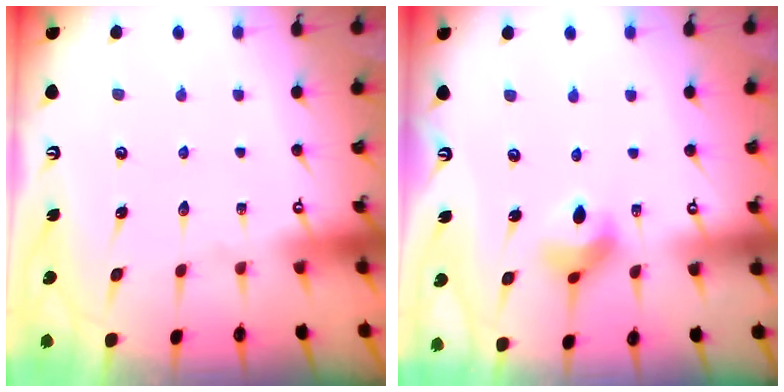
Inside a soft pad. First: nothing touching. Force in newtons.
{"total": 8.0, "press": 7.7, "slide": 2.2}